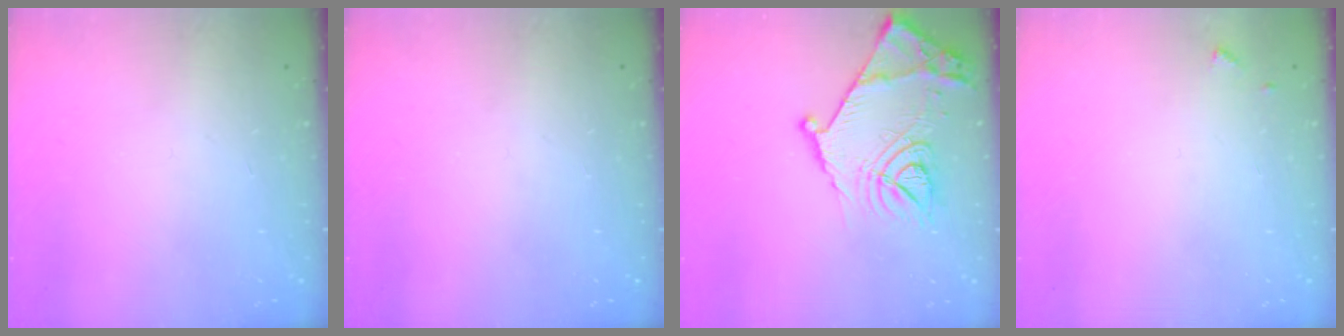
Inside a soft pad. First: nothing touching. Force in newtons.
{"total": 0.0}
{"total": 19.0, "press": 19.0, "slide": 0.7}
{"total": 5.1, "press": 5.1, "slide": 0.5}